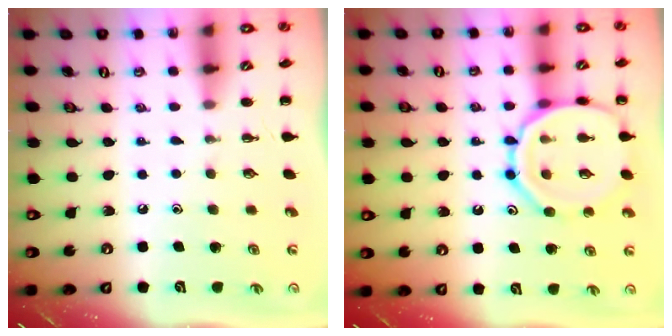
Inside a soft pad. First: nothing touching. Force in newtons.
{"total": 14.9, "press": 14.8, "slide": 0.9}